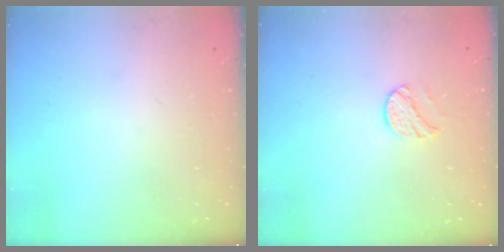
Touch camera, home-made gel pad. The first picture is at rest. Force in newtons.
{"total": 8.0, "press": 7.9, "slide": 0.6}